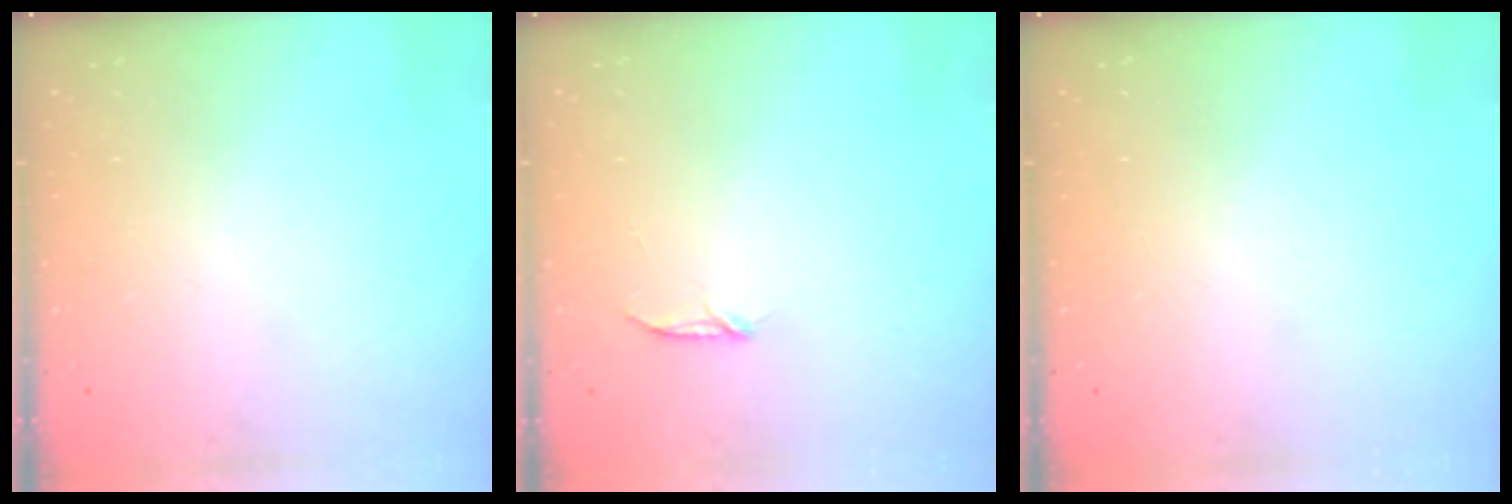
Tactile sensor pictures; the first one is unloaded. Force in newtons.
{"total": 3.1, "press": 3.1, "slide": 0.3}
{"total": 0.0}